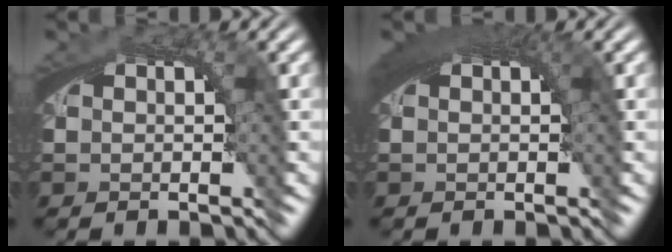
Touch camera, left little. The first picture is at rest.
{"total": 2.9, "force": [1.2, 0.7, 2.5], "torque": [-0.031, 0.011, 0.017]}